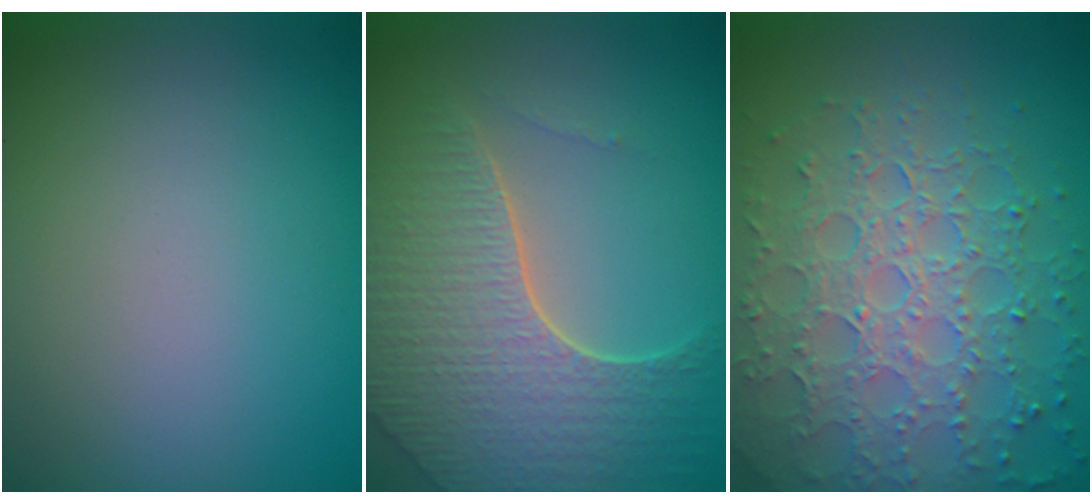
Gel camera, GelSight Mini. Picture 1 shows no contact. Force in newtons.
{"total": 7.4, "press": 5.3, "slide": 5.2}
{"total": 7.6, "press": 5.6, "slide": 5.2}